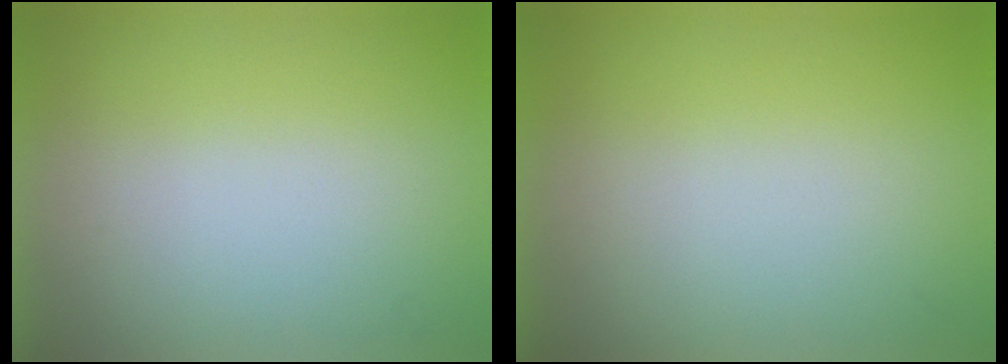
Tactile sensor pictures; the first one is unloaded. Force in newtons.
{"total": 0.0}